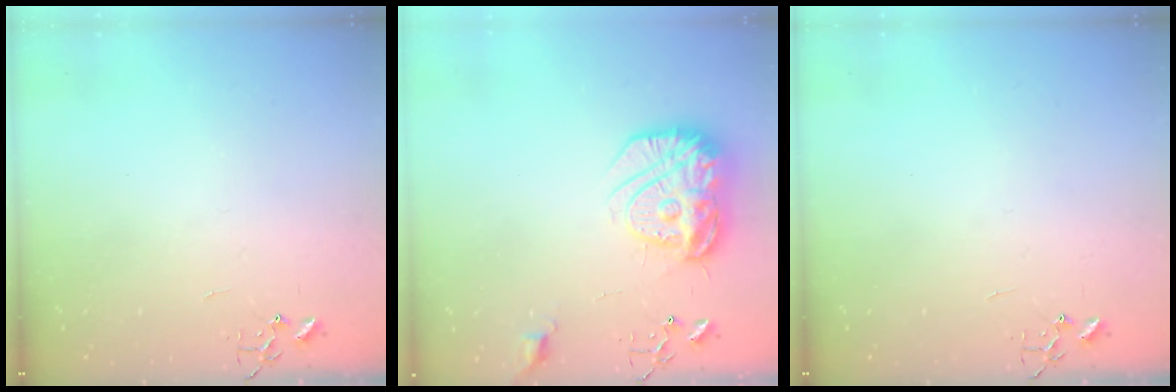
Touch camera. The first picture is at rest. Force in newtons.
{"total": 17.7, "press": 17.6, "slide": 1.4}
{"total": 0.0}